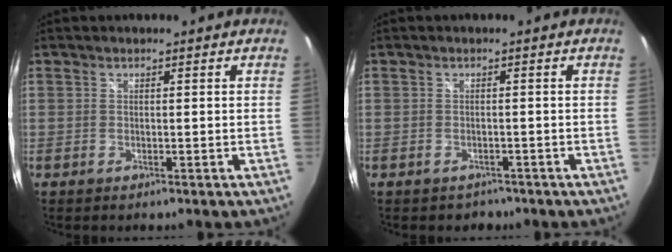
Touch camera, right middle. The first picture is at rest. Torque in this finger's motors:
{"motor_torque": [-0.04, 0.04, 0.01, -0.01]}